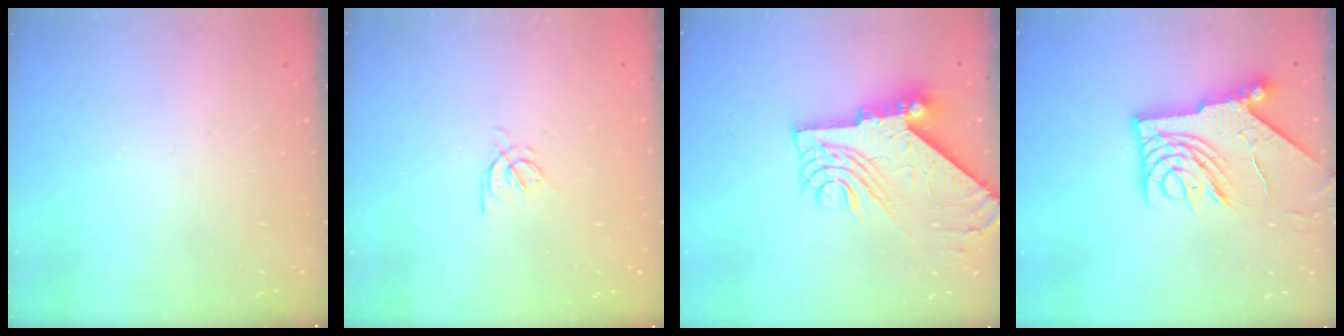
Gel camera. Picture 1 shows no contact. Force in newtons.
{"total": 1.5, "press": 1.4, "slide": 0.5}
{"total": 15.5, "press": 15.4, "slide": 1.8}
{"total": 12.9, "press": 12.8, "slide": 1.3}